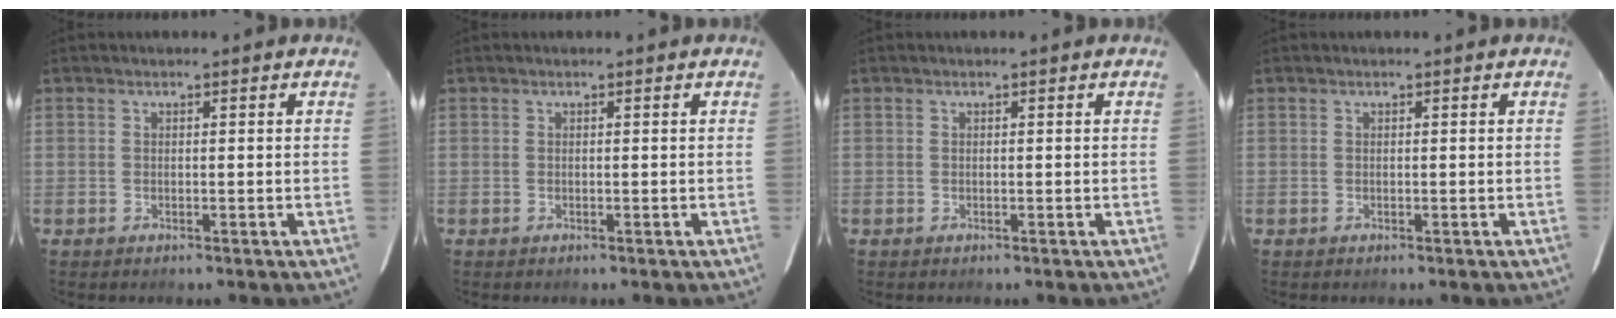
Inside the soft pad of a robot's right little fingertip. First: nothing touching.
{"total": 0.0}
{"total": 0.0}
{"total": 0.0}